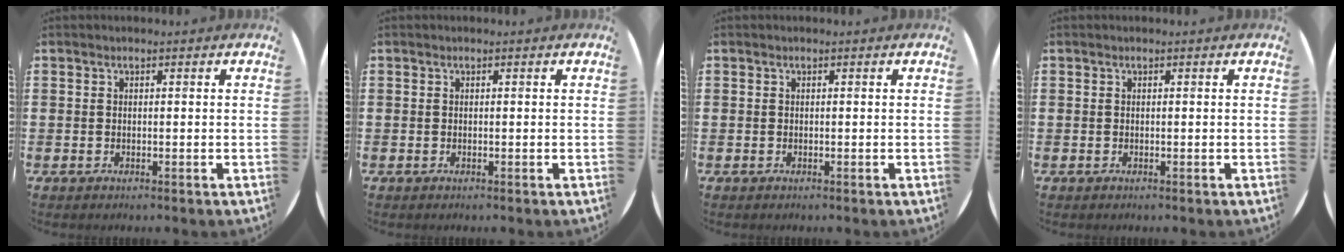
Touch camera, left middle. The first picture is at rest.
{"total": 0.0}
{"total": 0.0}
{"total": 0.0}